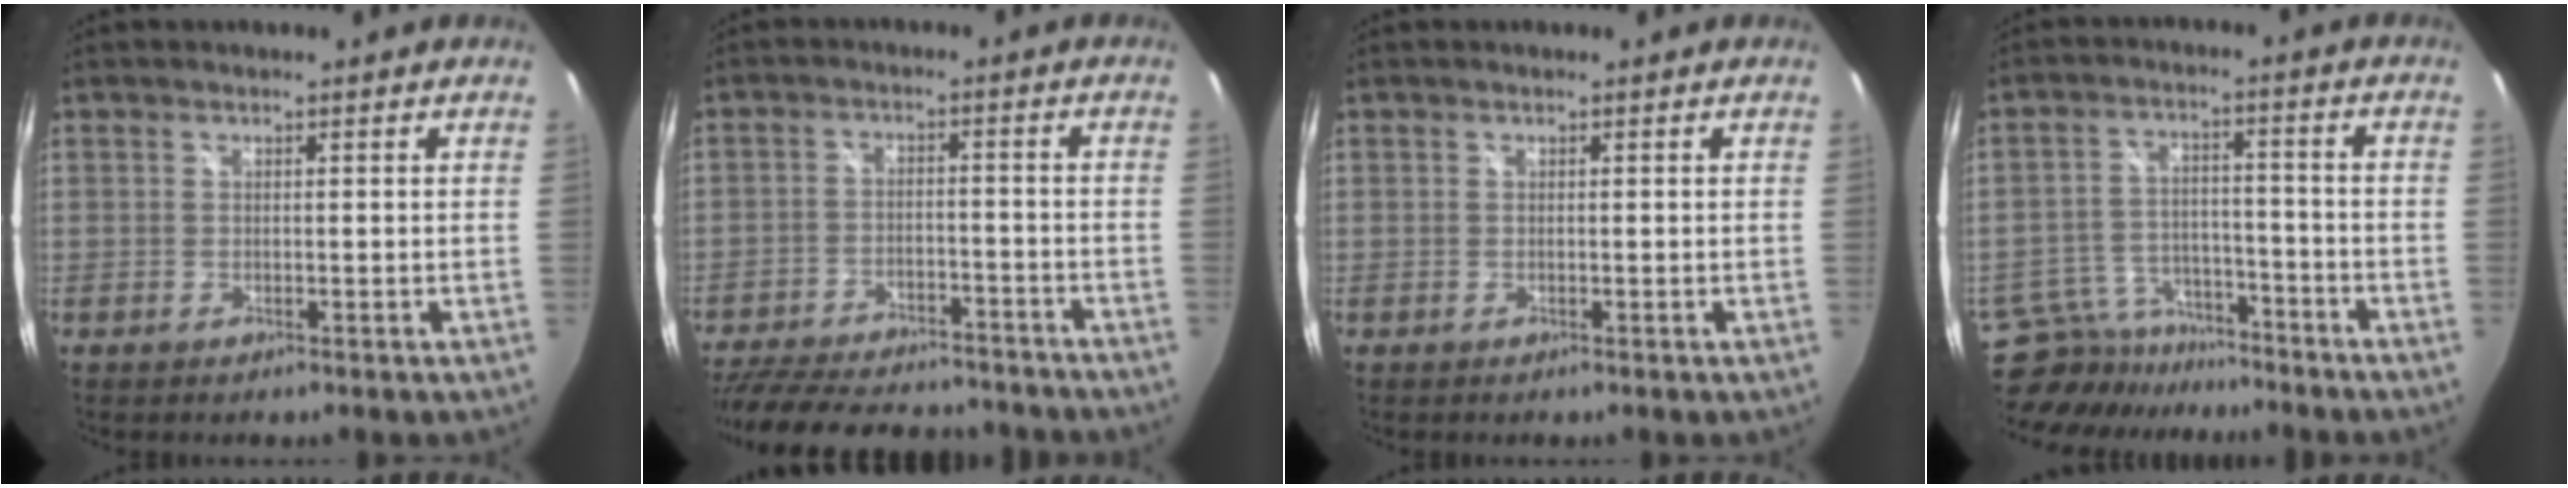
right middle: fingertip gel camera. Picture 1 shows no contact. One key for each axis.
{"total": 22.6, "fx": -19.0, "fy": 7.6, "fz": 9.6, "tx": -0.208, "ty": -0.003, "tz": -0.266}
{"total": 0.0}
{"total": 12.8, "fx": -11.3, "fy": 5.2, "fz": 3.1, "tx": -0.087, "ty": 0.009, "tz": -0.170}